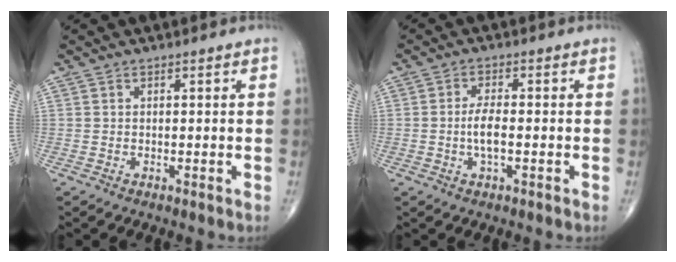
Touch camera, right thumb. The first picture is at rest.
{"total": 4.2, "force": [-0.8, 1.4, 3.9], "torque": [-0.079, 0.004, -0.017]}